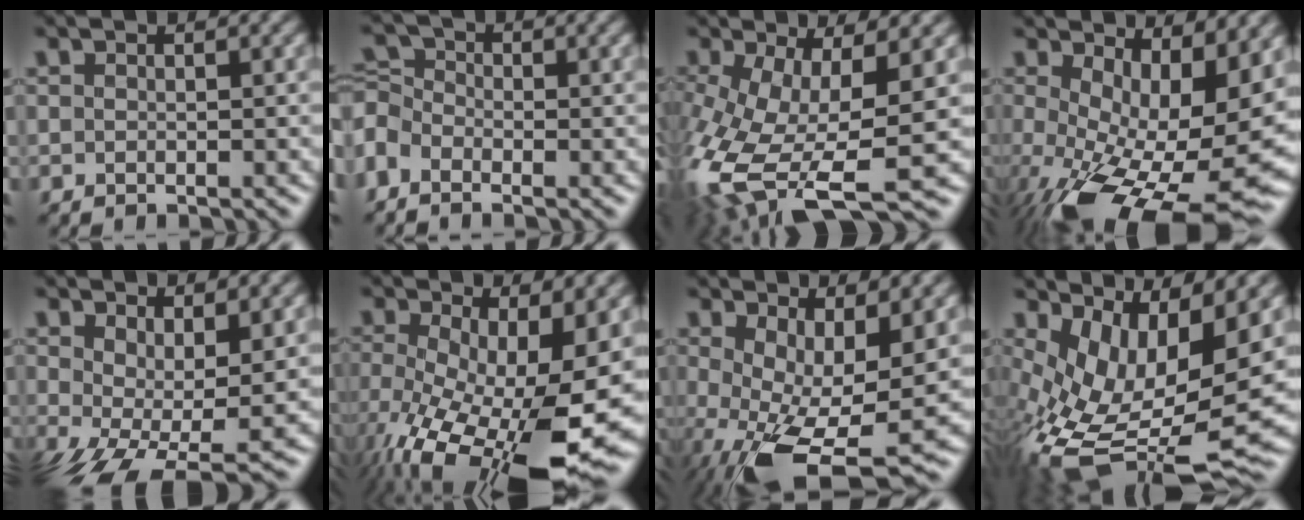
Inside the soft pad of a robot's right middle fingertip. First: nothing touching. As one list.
[{"total": 2.8, "force": [-1.8, 1.7, 1.2], "torque": [-0.035, 0.014, -0.049]}, {"total": 12.0, "force": [-3.9, 4.8, 10.3], "torque": [-0.238, -0.019, -0.057]}, {"total": 15.4, "force": [-3.5, 6.7, 13.4], "torque": [-0.215, -0.033, -0.029]}, {"total": 6.7, "force": [-1.8, 2.6, 5.9], "torque": [-0.120, -0.016, -0.016]}, {"total": 16.4, "force": [-4.4, 7.3, 13.9], "torque": [-0.241, -0.031, -0.045]}, {"total": 10.6, "force": [-3.0, 4.4, 9.2], "torque": [-0.172, -0.029, -0.028]}, {"total": 14.6, "force": [-0.2, 6.9, 12.8], "torque": [-0.264, -0.015, 0.020]}]